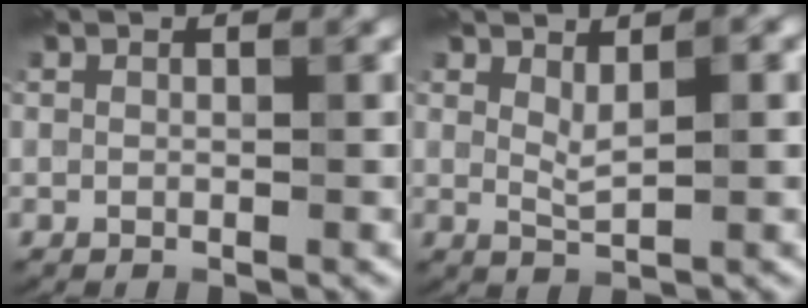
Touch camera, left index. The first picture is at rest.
{"total": 1.6, "force": [0.5, 0.4, 1.5], "torque": [-0.030, -0.002, 0.019]}